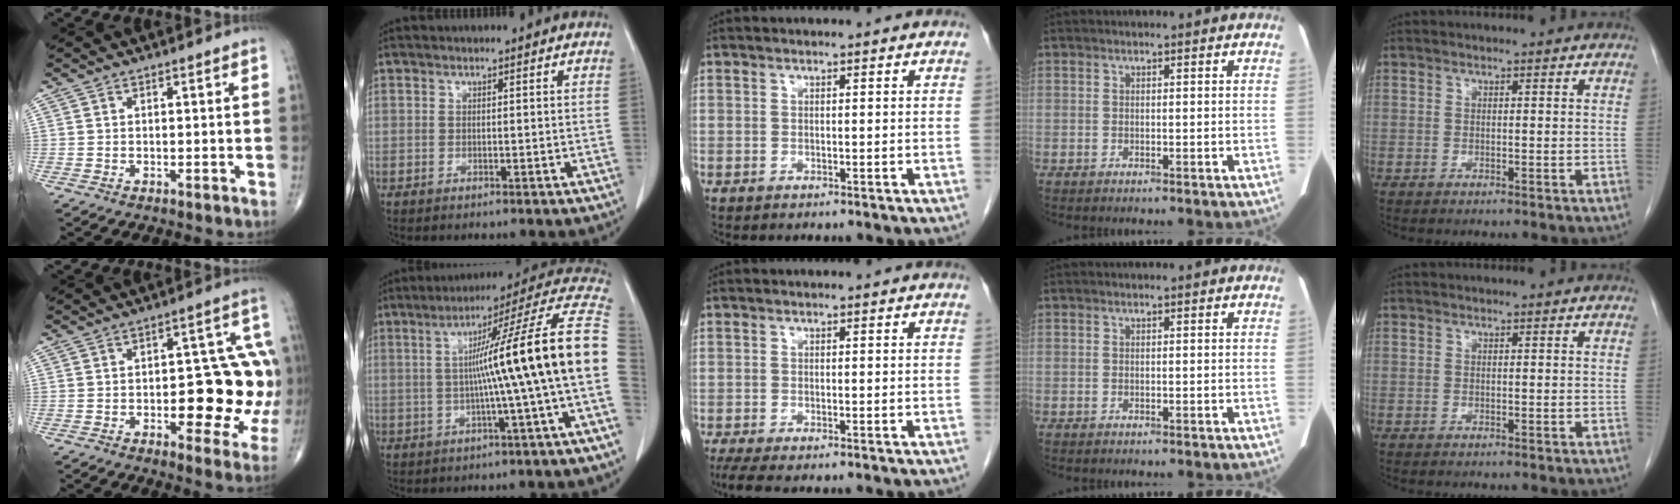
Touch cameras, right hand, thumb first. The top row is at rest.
{"thumb": {"total": 17.1, "force": [-1.5, 7.0, 15.5], "torque": [-0.171, 0.019, -0.011]}, "index": {"total": 17.6, "force": [-0.5, -1.6, 17.6], "torque": [-0.229, 0.035, -0.016]}, "middle": {"total": 3.1, "force": [-2.2, 0.5, 2.1], "torque": [-0.043, -0.011, -0.041]}}